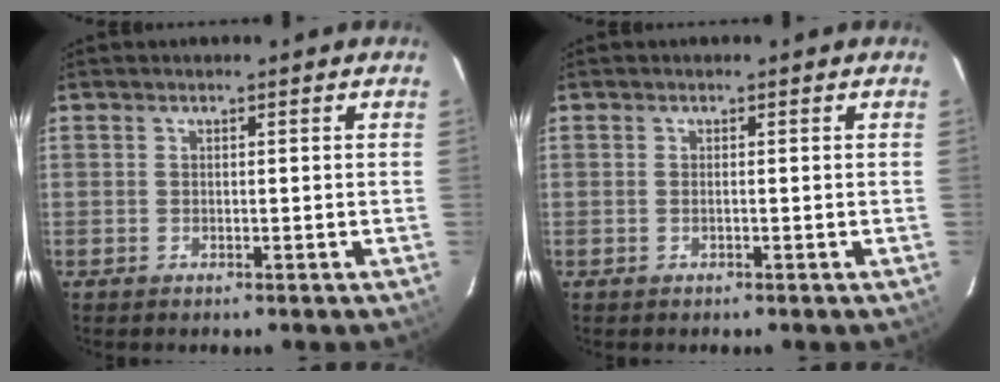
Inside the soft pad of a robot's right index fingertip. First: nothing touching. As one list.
[{"total": 0.5, "force": [-0.2, -0.1, 0.5], "torque": [-0.008, 0.002, -0.004]}]